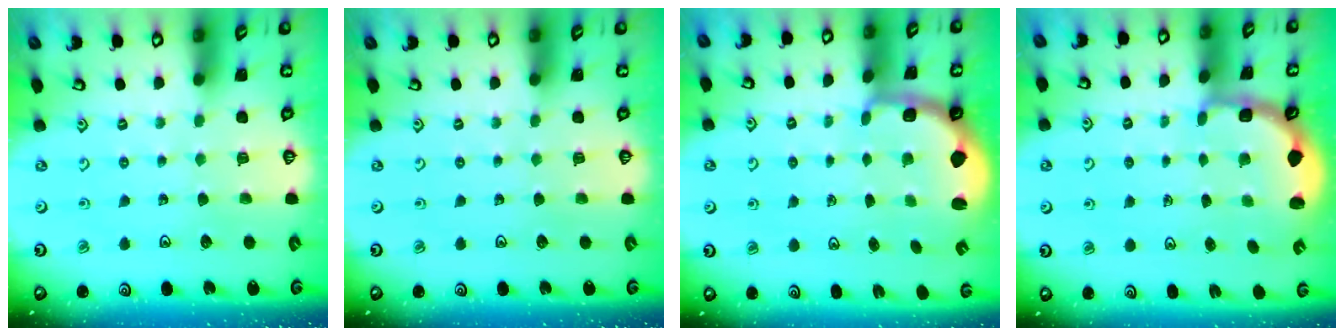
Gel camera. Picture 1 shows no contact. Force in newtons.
{"total": 0.0}
{"total": 2.5, "press": 1.2, "slide": 2.1}
{"total": 2.5, "press": 2.3, "slide": 1.1}